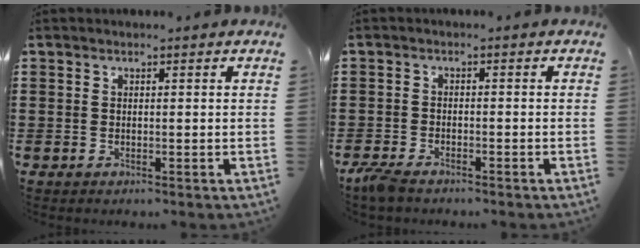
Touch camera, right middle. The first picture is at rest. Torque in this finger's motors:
{"motor_torque": [0.28, 0.16, 0.09, 0.07]}